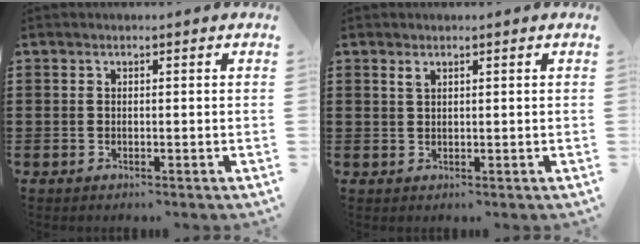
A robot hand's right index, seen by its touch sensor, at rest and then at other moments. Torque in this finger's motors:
{"motor_torque": [0.20, -0.16, 0.02, 0.03]}